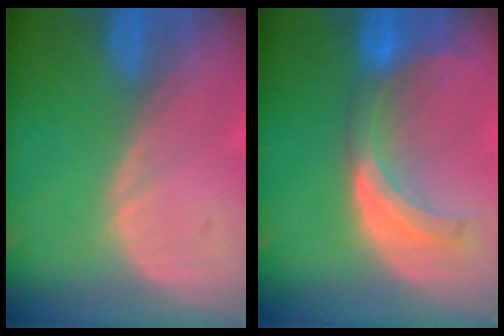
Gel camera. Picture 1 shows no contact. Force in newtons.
{"total": 7.3, "press": 6.8, "slide": 2.9}